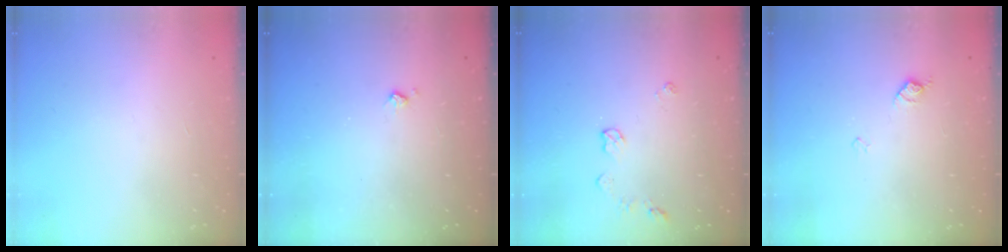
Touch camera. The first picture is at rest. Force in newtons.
{"total": 4.0, "press": 4.0, "slide": 0.5}
{"total": 6.1, "press": 6.1, "slide": 0.8}
{"total": 6.8, "press": 6.8, "slide": 0.8}